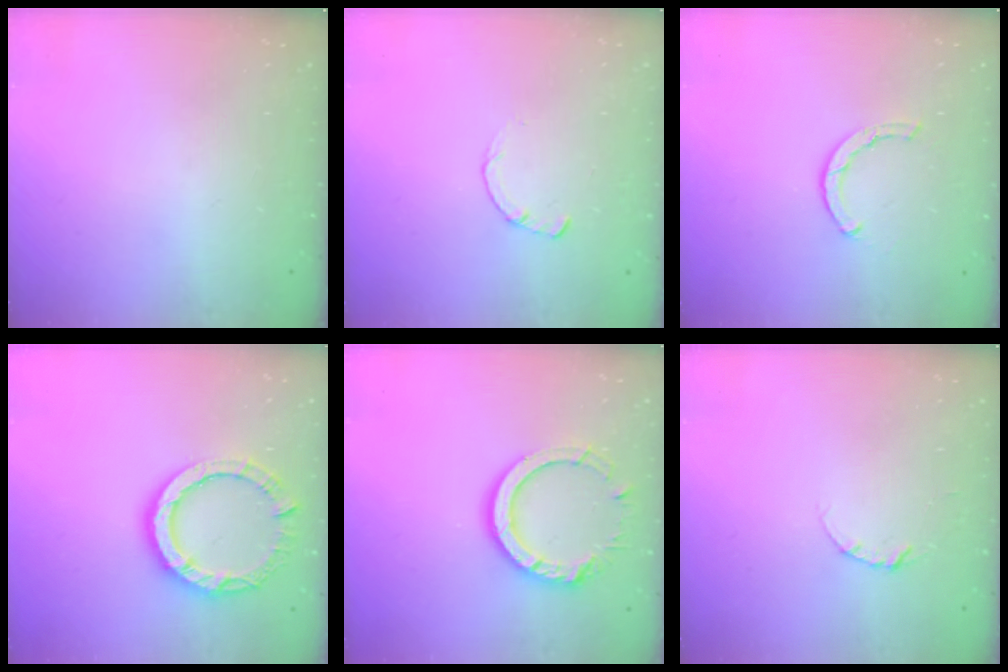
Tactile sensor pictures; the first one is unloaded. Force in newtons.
{"total": 1.7, "press": 1.7, "slide": 0.2}
{"total": 2.1, "press": 2.1, "slide": 0.2}
{"total": 11.7, "press": 11.6, "slide": 1.4}
{"total": 13.0, "press": 12.9, "slide": 1.2}
{"total": 3.4, "press": 3.4, "slide": 0.3}